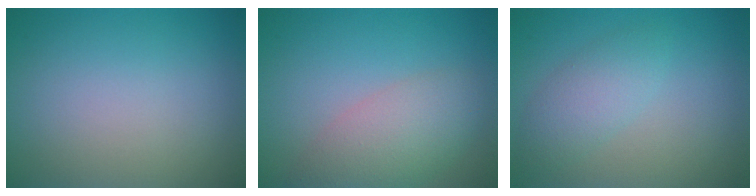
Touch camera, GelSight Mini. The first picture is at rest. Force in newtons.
{"total": 4.8, "press": 4.8, "slide": 0.4}
{"total": 2.7, "press": 2.7, "slide": 0.1}